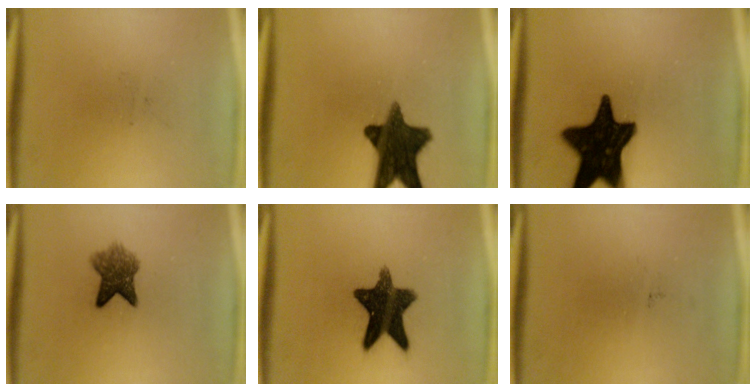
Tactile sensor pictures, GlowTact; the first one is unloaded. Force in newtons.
{"total": 14.0}
{"total": 19.2}
{"total": 5.9}
{"total": 13.3}
{"total": 0.0}